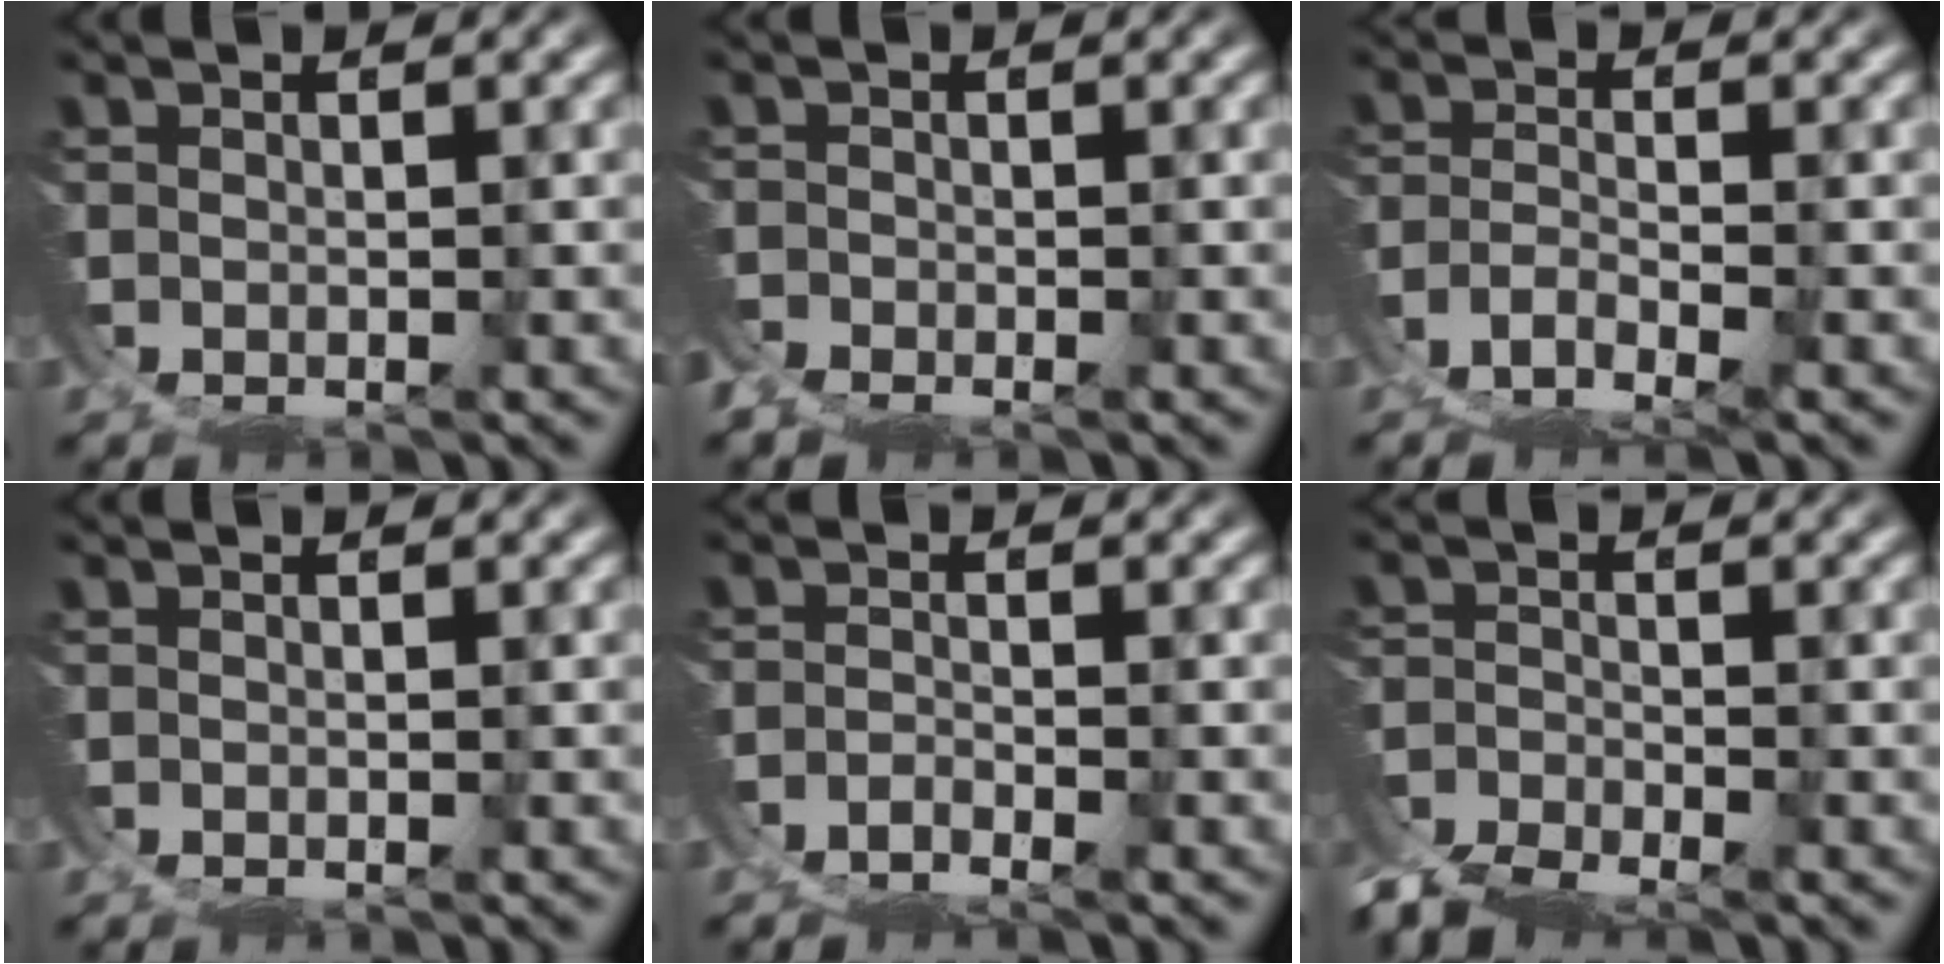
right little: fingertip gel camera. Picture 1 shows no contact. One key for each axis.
{"total": 2.9, "fx": -2.0, "fy": 1.9, "fz": 0.9, "tx": -0.022, "ty": -0.009, "tz": -0.038}
{"total": 5.6, "fx": -3.5, "fy": 3.5, "fz": 2.6, "tx": -0.056, "ty": -0.027, "tz": -0.053}
{"total": 0.0}
{"total": 3.4, "fx": -2.9, "fy": 1.2, "fz": 1.3, "tx": -0.023, "ty": -0.016, "tz": -0.046}
{"total": 6.6, "fx": -5.4, "fy": 3.3, "fz": 1.9, "tx": -0.046, "ty": -0.037, "tz": -0.078}